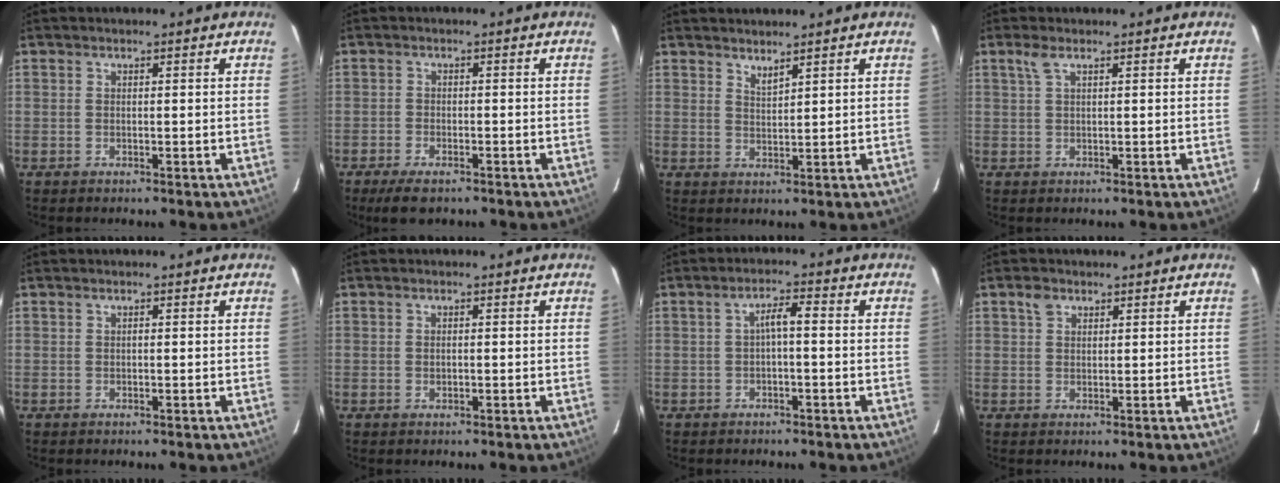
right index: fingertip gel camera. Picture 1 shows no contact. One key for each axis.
{"total": 5.2, "fx": -3.8, "fy": 1.9, "fz": 2.8, "tx": -0.072, "ty": -0.015, "tz": -0.066}
{"total": 2.1, "fx": 1.9, "fy": 0.2, "fz": 0.9, "tx": -0.015, "ty": 0.000, "tz": 0.033}
{"total": 1.7, "fx": 1.0, "fy": 0.3, "fz": 1.4, "tx": -0.031, "ty": 0.006, "tz": 0.021}
{"total": 0.0}
{"total": 0.8, "fx": -0.1, "fy": 0.6, "fz": 0.5, "tx": -0.008, "ty": 0.000, "tz": -0.002}
{"total": 2.8, "fx": -0.6, "fy": 0.5, "fz": 2.7, "tx": -0.051, "ty": 0.010, "tz": -0.008}
{"total": 2.2, "fx": 1.2, "fy": 1.6, "fz": 0.9, "tx": -0.017, "ty": 0.008, "tz": 0.022}